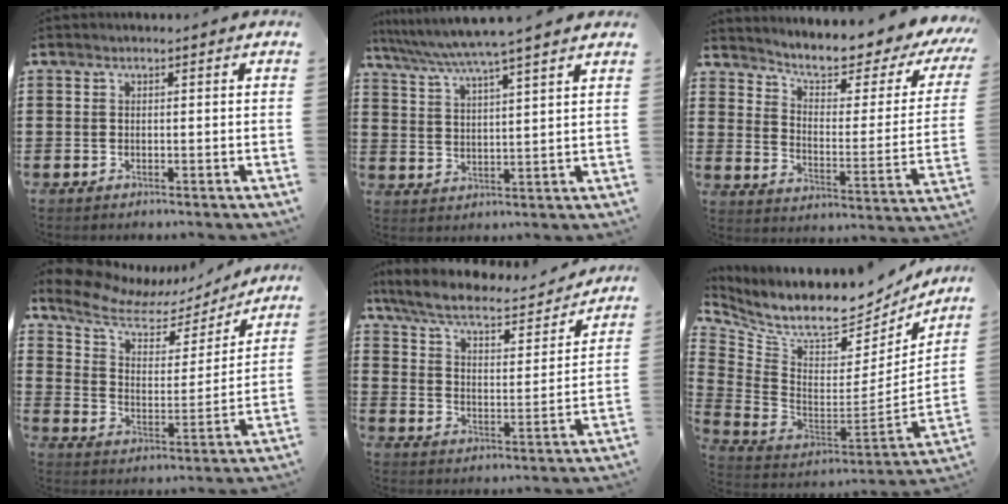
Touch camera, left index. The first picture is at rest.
{"total": 6.1, "force": [5.5, -0.9, 2.6], "torque": [-0.071, -0.031, 0.092]}
{"total": 5.6, "force": [4.6, 1.3, 2.9], "torque": [-0.069, -0.035, 0.072]}
{"total": 8.3, "force": [6.7, 3.2, 3.8], "torque": [-0.106, -0.029, 0.116]}
{"total": 6.7, "force": [5.8, 1.1, 3.0], "torque": [-0.086, -0.034, 0.097]}
{"total": 8.5, "force": [7.3, 1.9, 3.9], "torque": [-0.096, -0.074, 0.124]}